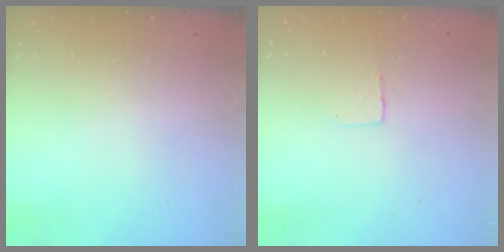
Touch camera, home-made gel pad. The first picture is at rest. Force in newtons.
{"total": 2.7, "press": 2.7, "slide": 0.1}